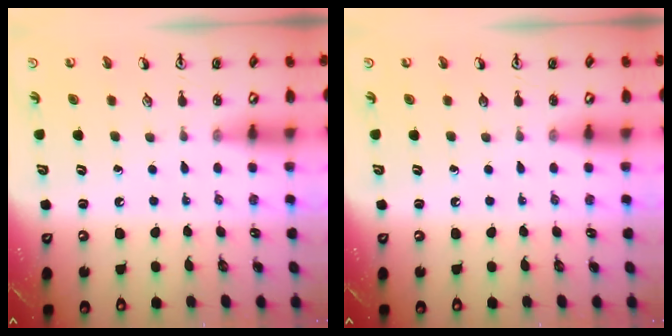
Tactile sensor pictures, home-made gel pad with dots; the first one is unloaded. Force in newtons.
{"total": 0.0}